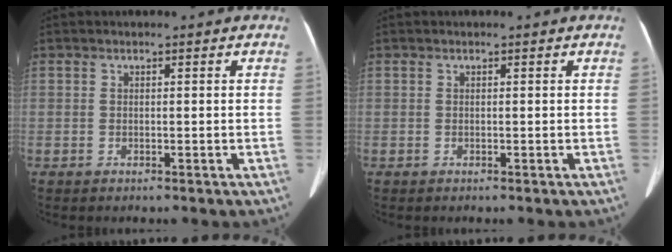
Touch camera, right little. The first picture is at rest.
{"total": 0.0}